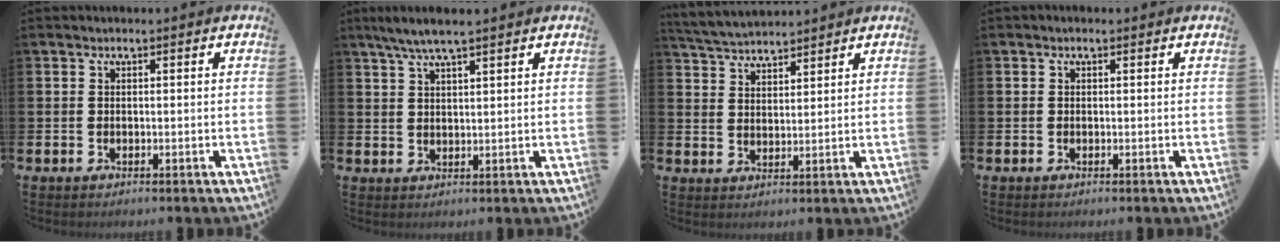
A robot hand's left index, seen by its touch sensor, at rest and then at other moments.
{"total": 4.6, "force": [3.8, 0.5, 2.5], "torque": [-0.055, -0.004, 0.069]}
{"total": 4.3, "force": [4.3, 0.5, 0.3], "torque": [-0.028, -0.019, 0.078]}
{"total": 0.0}